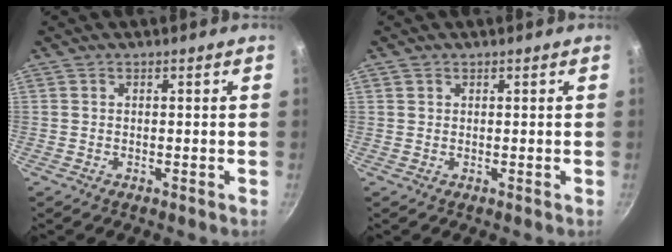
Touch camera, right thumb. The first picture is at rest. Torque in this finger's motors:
{"motor_torque": [-0.02, 0.07, -0.01, 0.23, 0.05]}